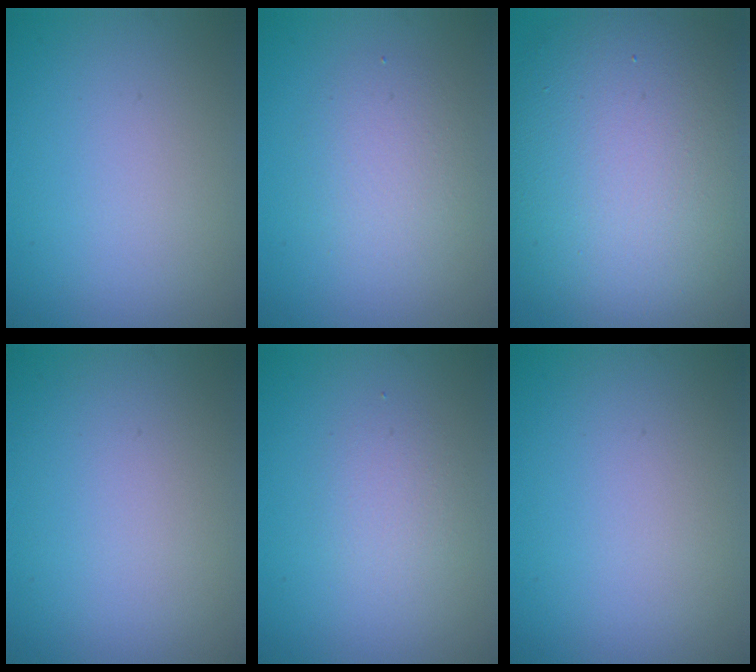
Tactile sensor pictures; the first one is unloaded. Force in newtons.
{"total": 2.6, "press": 2.6, "slide": 0.2}
{"total": 15.2, "press": 15.1, "slide": 1.0}
{"total": 0.0}
{"total": 1.6, "press": 1.6, "slide": 0.1}
{"total": 0.0}